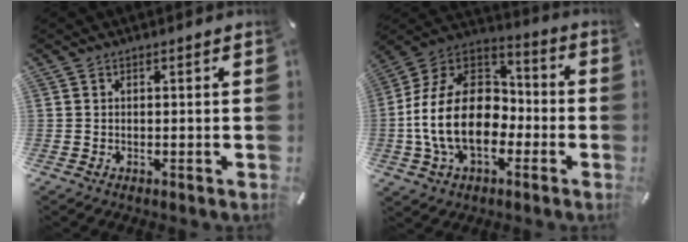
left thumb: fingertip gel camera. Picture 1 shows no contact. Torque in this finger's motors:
{"motor_torque": [0.89, 2.95, 1.65, -0.67, 0.83]}